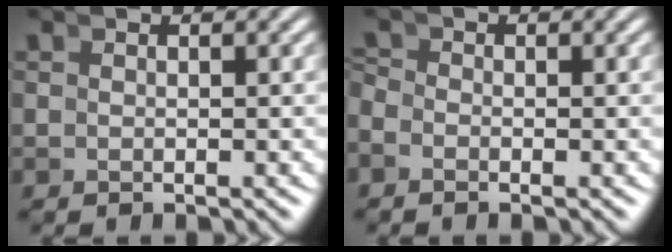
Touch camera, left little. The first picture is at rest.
{"total": 1.3, "force": [-0.9, 0.8, 0.5], "torque": [-0.009, -0.009, -0.018]}